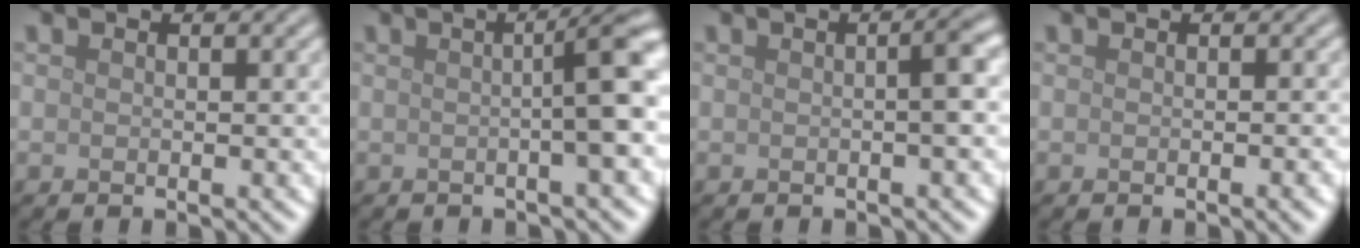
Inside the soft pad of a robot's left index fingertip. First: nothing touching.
{"total": 5.4, "force": [0.1, 1.0, 5.3], "torque": [-0.061, 0.012, -0.001]}
{"total": 2.5, "force": [0.0, 0.5, 2.5], "torque": [-0.030, 0.010, -0.003]}
{"total": 1.4, "force": [-0.5, 0.3, 1.3], "torque": [-0.012, -0.001, -0.007]}